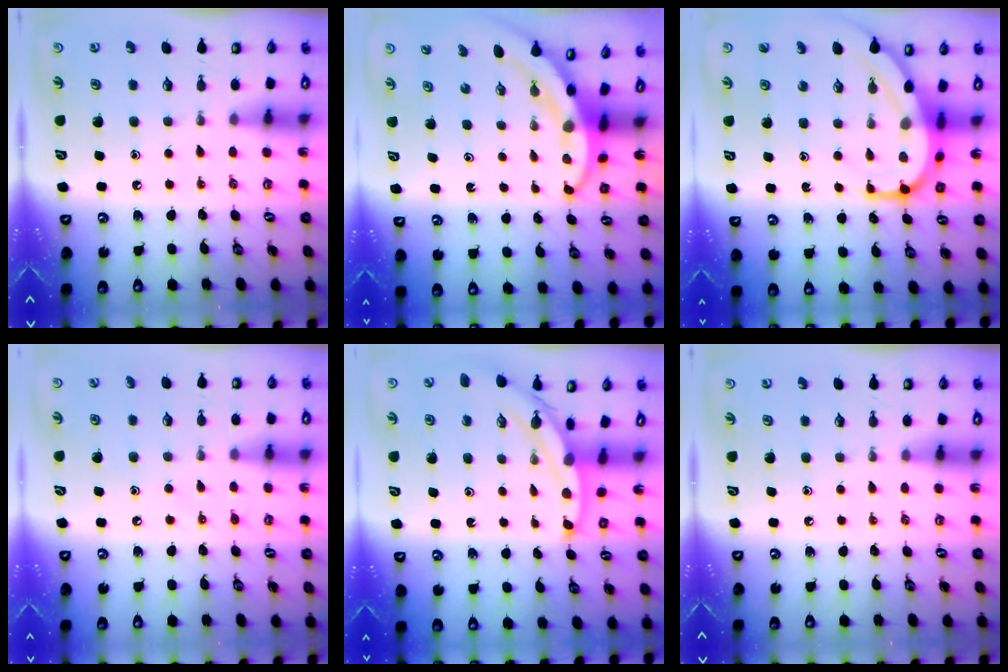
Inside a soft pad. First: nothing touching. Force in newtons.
{"total": 3.7, "press": 3.7, "slide": 0.5}
{"total": 12.4, "press": 12.3, "slide": 1.2}
{"total": 5.0, "press": 5.0, "slide": 0.5}
{"total": 5.3, "press": 5.2, "slide": 0.5}
{"total": 0.0}